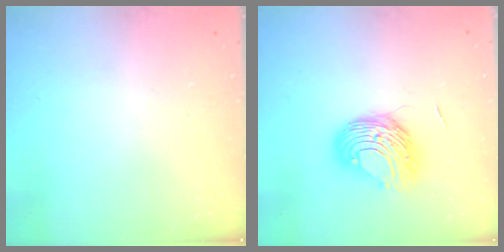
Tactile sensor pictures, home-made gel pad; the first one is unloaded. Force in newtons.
{"total": 8.8, "press": 8.8, "slide": 0.8}